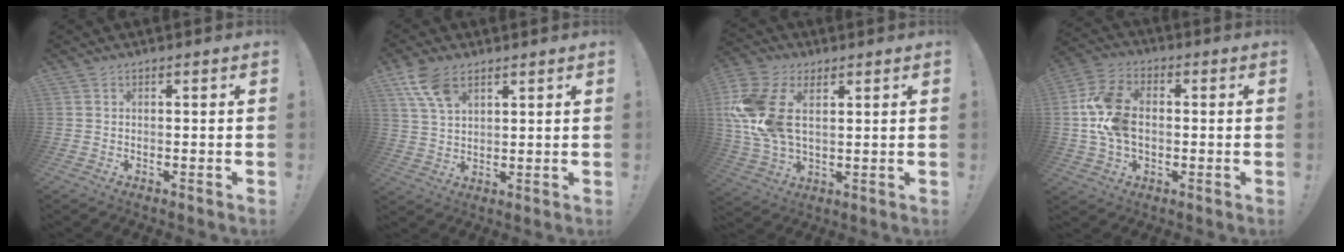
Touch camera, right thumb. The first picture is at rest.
{"total": 9.0, "force": [5.2, 4.9, 5.5], "torque": [-0.097, -0.014, 0.103]}
{"total": 17.8, "force": [4.5, 11.6, 12.7], "torque": [-0.262, -0.010, 0.084]}
{"total": 13.9, "force": [-0.2, 9.8, 9.9], "torque": [-0.187, 0.008, -0.003]}